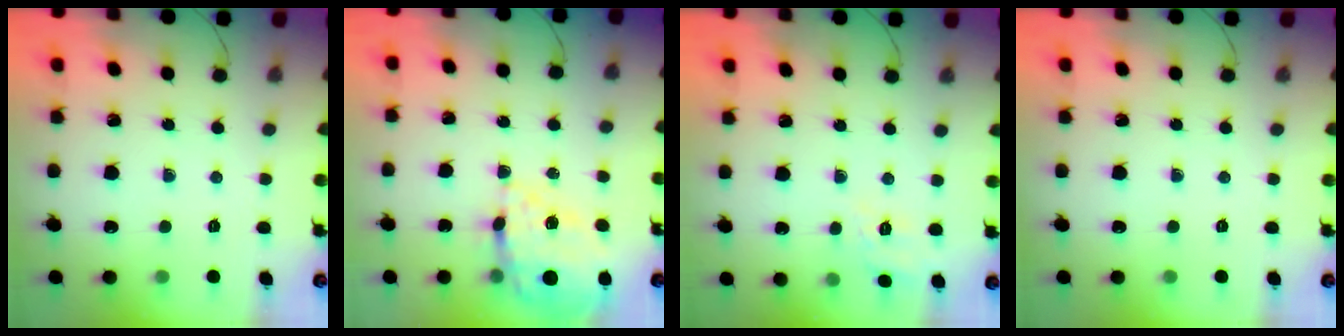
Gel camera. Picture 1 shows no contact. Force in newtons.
{"total": 15.5, "press": 14.8, "slide": 4.5}
{"total": 2.7, "press": 2.1, "slide": 1.7}
{"total": 0.0}